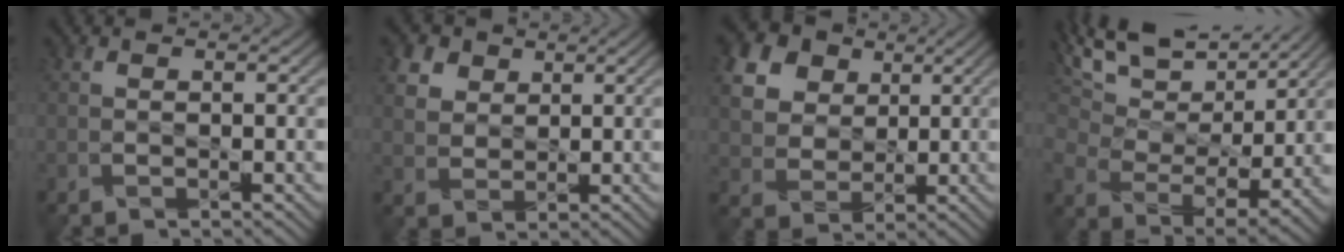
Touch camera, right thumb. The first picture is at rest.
{"total": 6.3, "force": [3.5, 4.5, 2.8], "torque": [-0.108, 0.007, 0.070]}
{"total": 16.4, "force": [7.2, 13.0, 7.1], "torque": [-0.228, 0.024, 0.151]}
{"total": 13.5, "force": [10.0, 5.8, 6.9], "torque": [-0.181, 0.017, 0.163]}